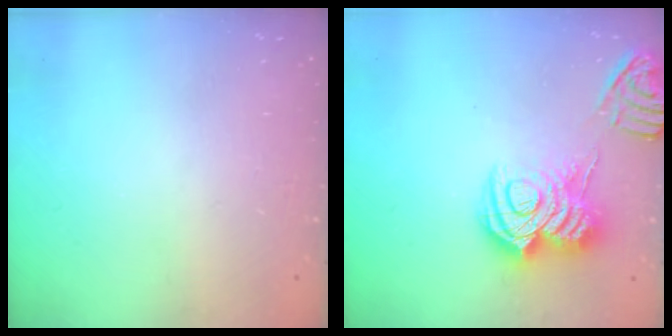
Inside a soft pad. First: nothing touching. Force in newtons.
{"total": 16.4, "press": 16.3, "slide": 1.5}